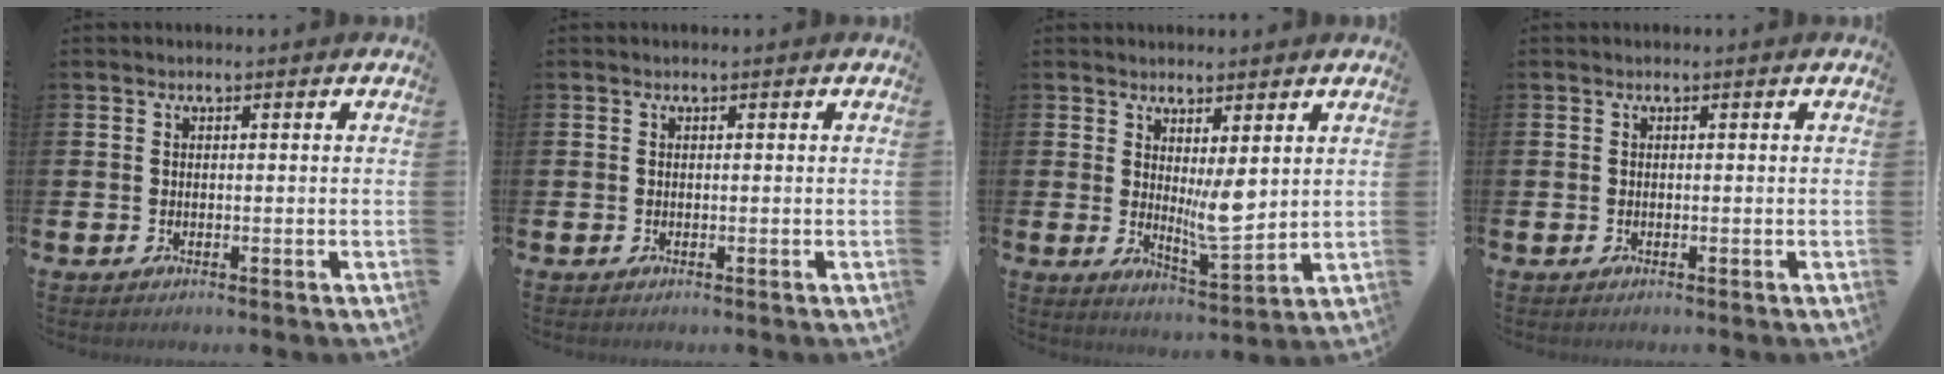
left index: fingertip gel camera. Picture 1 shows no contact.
{"total": 0.0}
{"total": 5.2, "force": [2.3, 1.6, 4.4], "torque": [-0.054, -0.034, 0.035]}
{"total": 0.0}